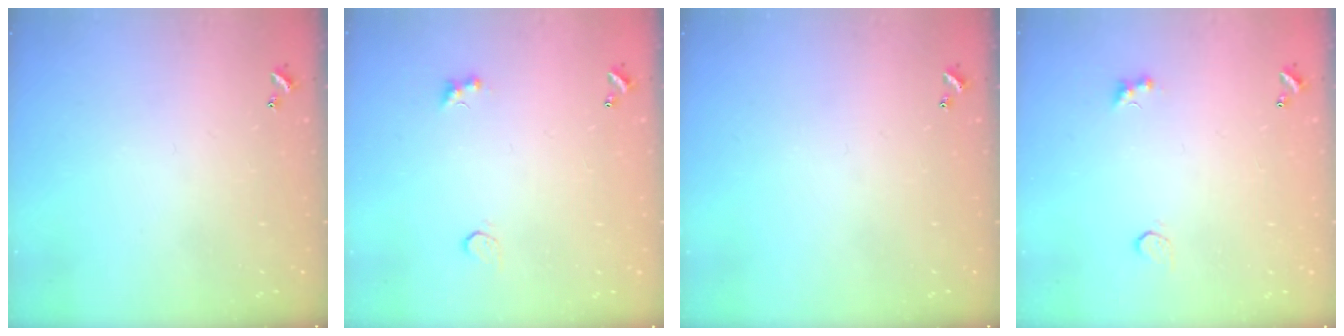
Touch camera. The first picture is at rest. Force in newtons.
{"total": 2.8, "press": 2.7, "slide": 0.8}
{"total": 0.0}
{"total": 2.8, "press": 2.7, "slide": 0.8}